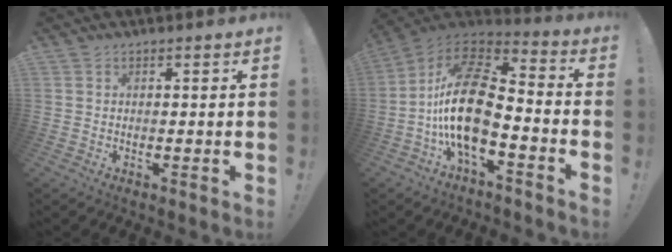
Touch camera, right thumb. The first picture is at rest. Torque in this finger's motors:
{"motor_torque": [2.55, 2.46, 1.55, -1.22, 0.80]}